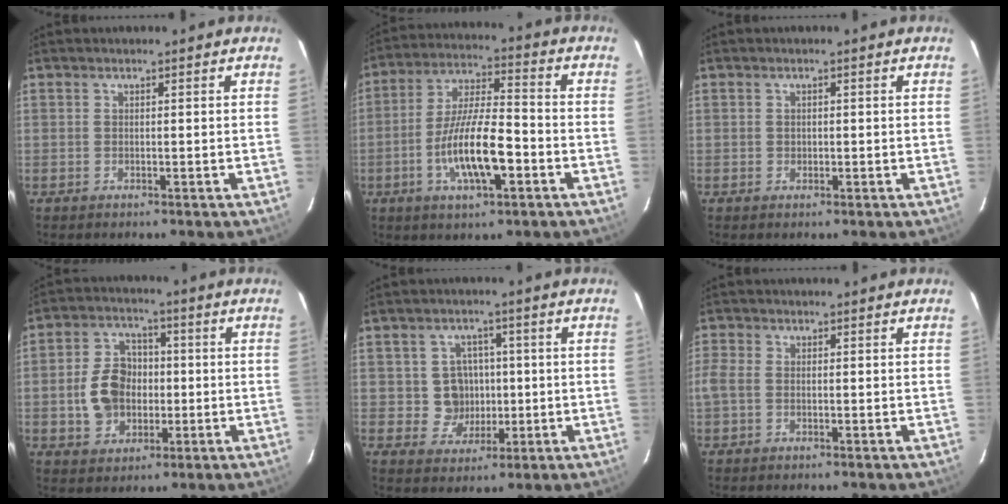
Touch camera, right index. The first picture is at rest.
{"total": 12.7, "force": [-4.5, 3.4, 11.4], "torque": [-0.226, -0.004, -0.080]}
{"total": 0.8, "force": [-0.1, 0.8, 0.1], "torque": [0.001, 0.002, -0.001]}
{"total": 9.5, "force": [-1.1, 7.6, 5.7], "torque": [-0.122, 0.027, -0.007]}
{"total": 6.2, "force": [-0.1, 6.1, 1.1], "torque": [-0.031, 0.016, 0.009]}
{"total": 2.6, "force": [-0.7, 1.8, 1.7], "torque": [-0.042, 0.001, -0.016]}